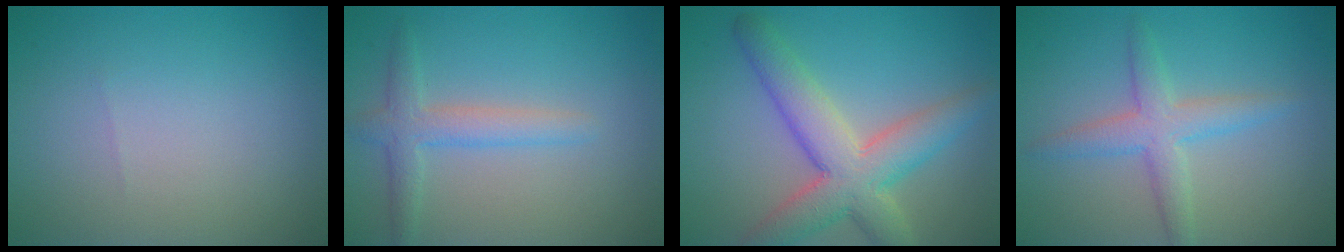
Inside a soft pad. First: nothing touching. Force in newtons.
{"total": 2.8, "press": 2.8, "slide": 0.1}
{"total": 7.0, "press": 7.0, "slide": 0.6}
{"total": 3.5, "press": 3.5, "slide": 0.2}